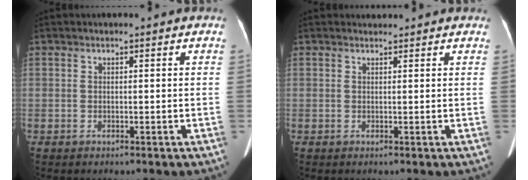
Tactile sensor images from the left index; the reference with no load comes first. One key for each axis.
{"total": 0.8, "fx": 0.8, "fy": 0.0, "fz": 0.2, "tx": -0.006, "ty": 0.010, "tz": 0.014}